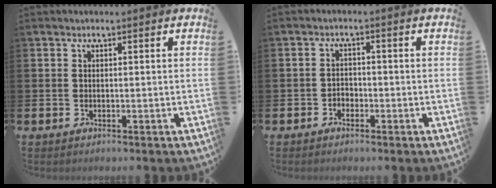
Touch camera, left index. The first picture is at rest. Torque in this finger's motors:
{"motor_torque": [0.03, -0.01, 0.01, -0.01]}